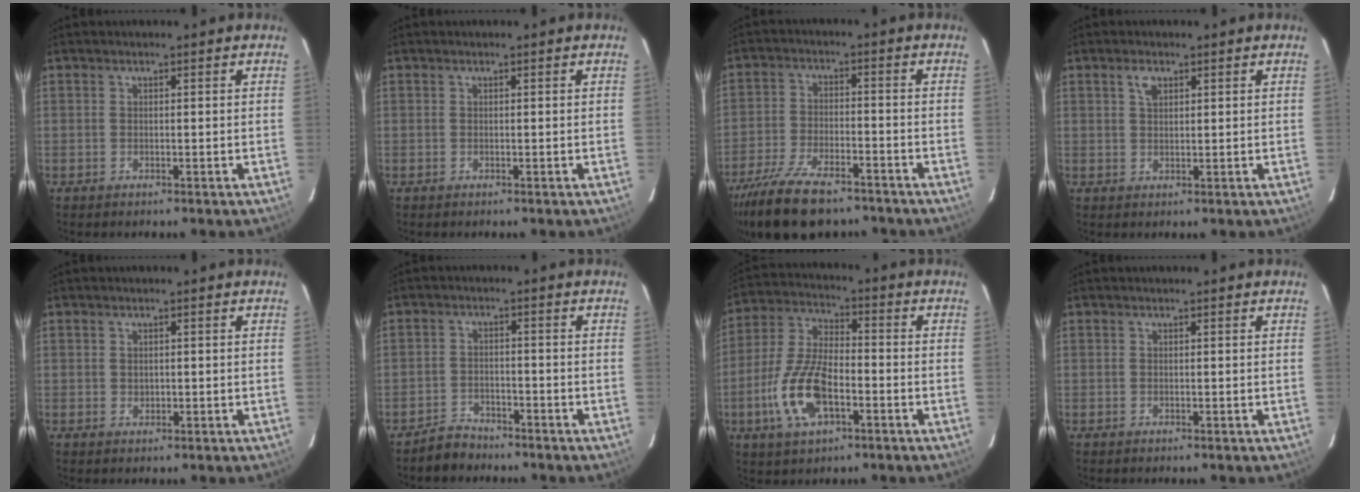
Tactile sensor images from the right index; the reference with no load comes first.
{"total": 0.0}
{"total": 15.9, "force": [-12.3, 5.9, 8.2], "torque": [-0.182, -0.028, -0.213]}
{"total": 2.3, "force": [1.3, 1.3, 1.5], "torque": [-0.025, 0.006, 0.024]}
{"total": 1.0, "force": [0.1, 0.9, 0.3], "torque": [-0.003, 0.001, 0.004]}
{"total": 4.0, "force": [-3.5, 2.0, 0.0], "torque": [-0.014, 0.010, -0.061]}
{"total": 13.3, "force": [-4.9, 6.1, 10.8], "torque": [-0.236, -0.002, -0.089]}
{"total": 0.0}